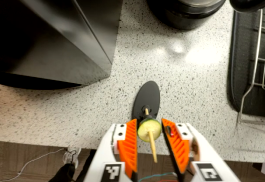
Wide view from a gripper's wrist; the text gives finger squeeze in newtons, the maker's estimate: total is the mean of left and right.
{"total": 11.9, "left": 11.8, "right": 11.9}